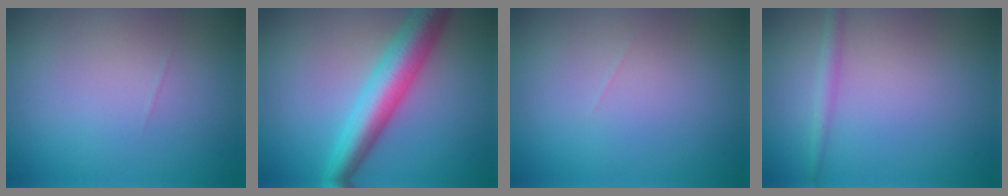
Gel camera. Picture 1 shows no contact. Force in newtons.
{"total": 6.3, "press": 6.3, "slide": 0.2}
{"total": 0.0}
{"total": 1.4, "press": 1.4, "slide": 0.1}